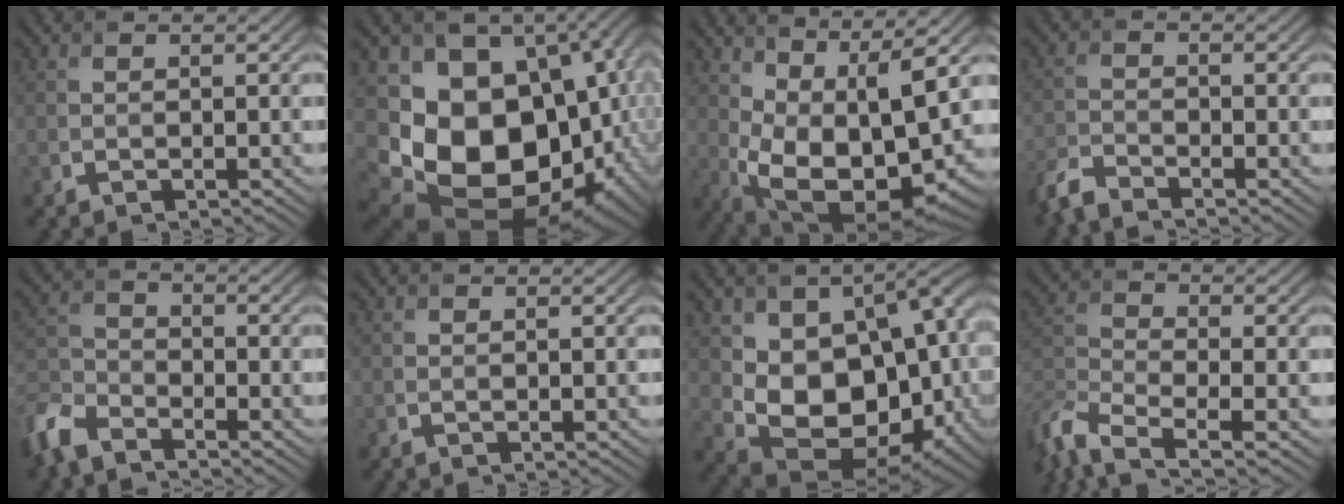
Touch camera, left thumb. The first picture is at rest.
{"total": 19.4, "force": [-3.1, 14.7, 12.3], "torque": [-0.226, -0.050, -0.018]}
{"total": 14.2, "force": [2.3, 6.3, 12.5], "torque": [-0.233, -0.011, 0.062]}
{"total": 3.9, "force": [-3.5, 0.7, 1.5], "torque": [-0.041, -0.009, -0.084]}
{"total": 6.7, "force": [-5.4, 2.7, 3.0], "torque": [-0.077, -0.009, -0.132]}
{"total": 0.0}
{"total": 15.5, "force": [0.0, 10.4, 11.5], "torque": [-0.175, -0.034, 0.014]}
{"total": 7.8, "force": [-5.3, 2.6, 5.1], "torque": [-0.126, -0.019, -0.117]}